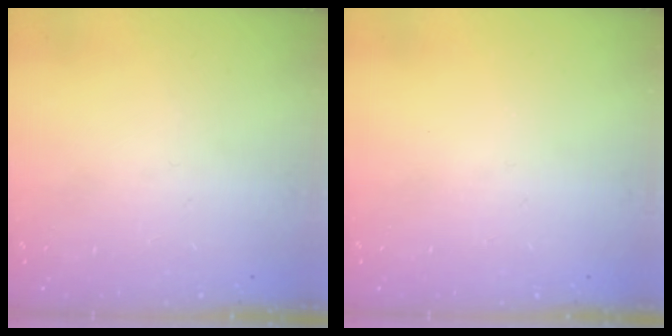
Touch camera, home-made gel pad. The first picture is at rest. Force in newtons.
{"total": 0.0}